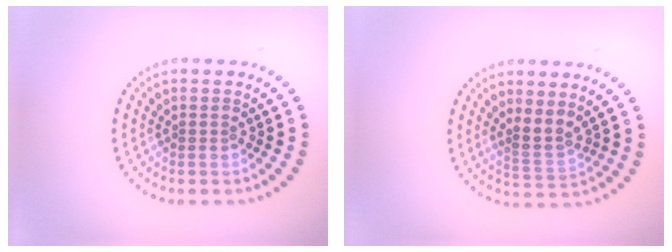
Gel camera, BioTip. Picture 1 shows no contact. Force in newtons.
{"total": 2.1, "press": 1.5, "slide": 1.4}